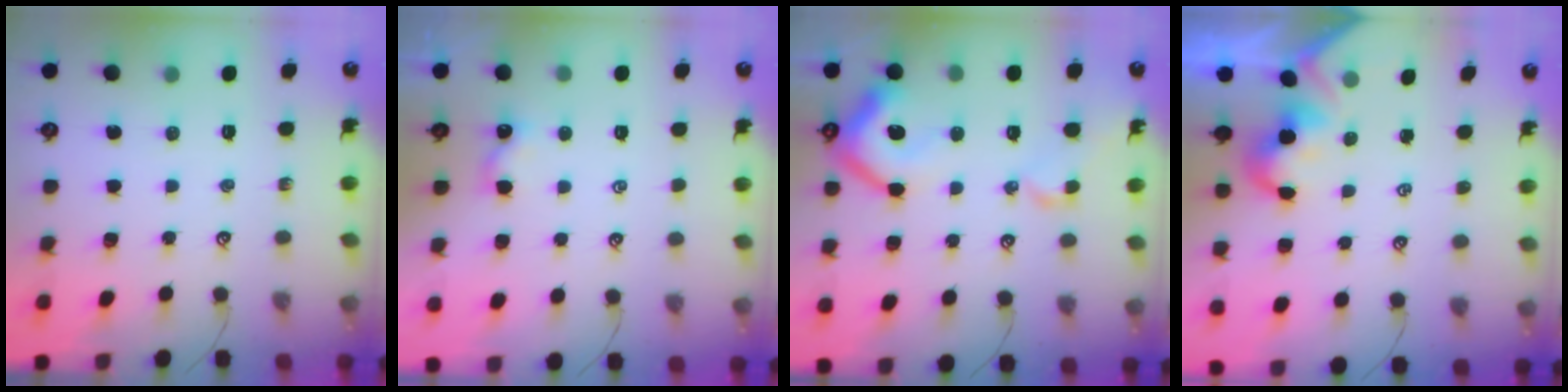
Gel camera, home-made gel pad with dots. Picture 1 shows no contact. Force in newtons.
{"total": 1.4, "press": 1.4, "slide": 0.2}
{"total": 13.7, "press": 13.5, "slide": 1.8}
{"total": 2.0, "press": 1.9, "slide": 0.5}